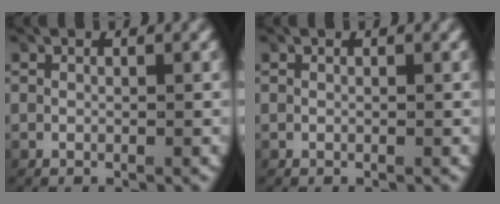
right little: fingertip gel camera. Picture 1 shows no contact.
{"total": 0.0}